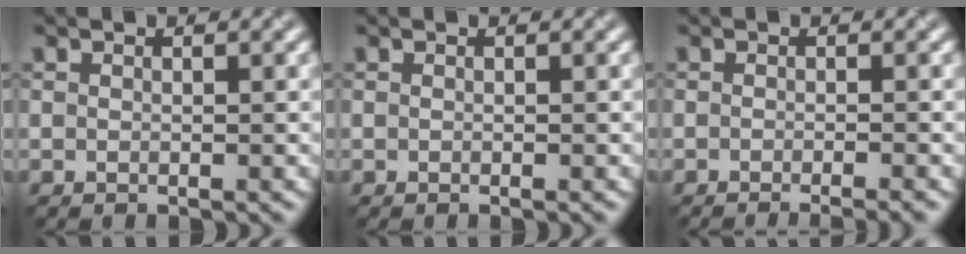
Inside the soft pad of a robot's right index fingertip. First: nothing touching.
{"total": 0.0}
{"total": 3.1, "force": [-1.8, 0.8, 2.3], "torque": [-0.017, 0.006, -0.023]}